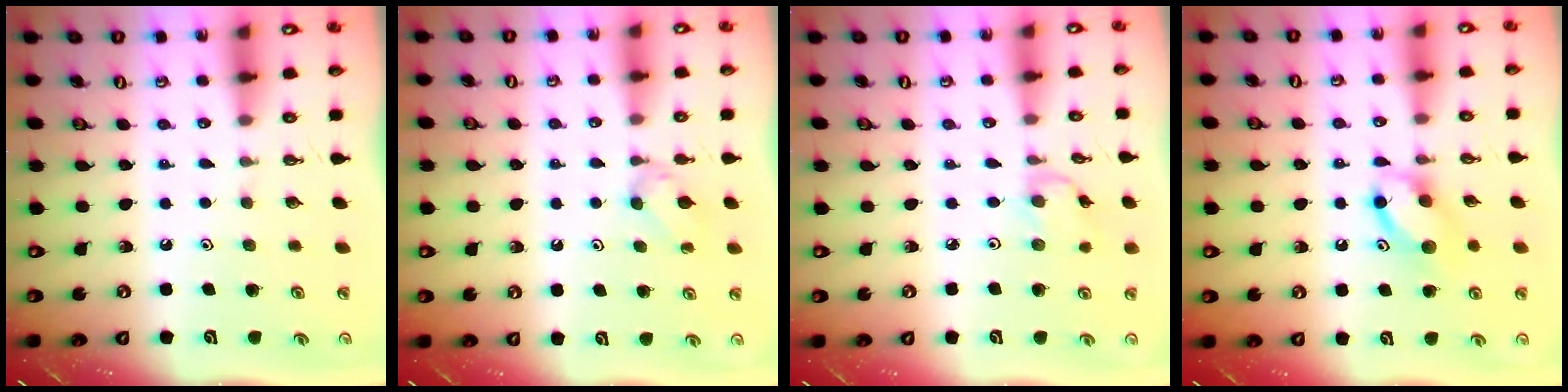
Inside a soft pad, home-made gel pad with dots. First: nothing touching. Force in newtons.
{"total": 3.1, "press": 3.0, "slide": 0.7}
{"total": 2.6, "press": 2.6, "slide": 0.2}
{"total": 9.1, "press": 9.1, "slide": 1.2}